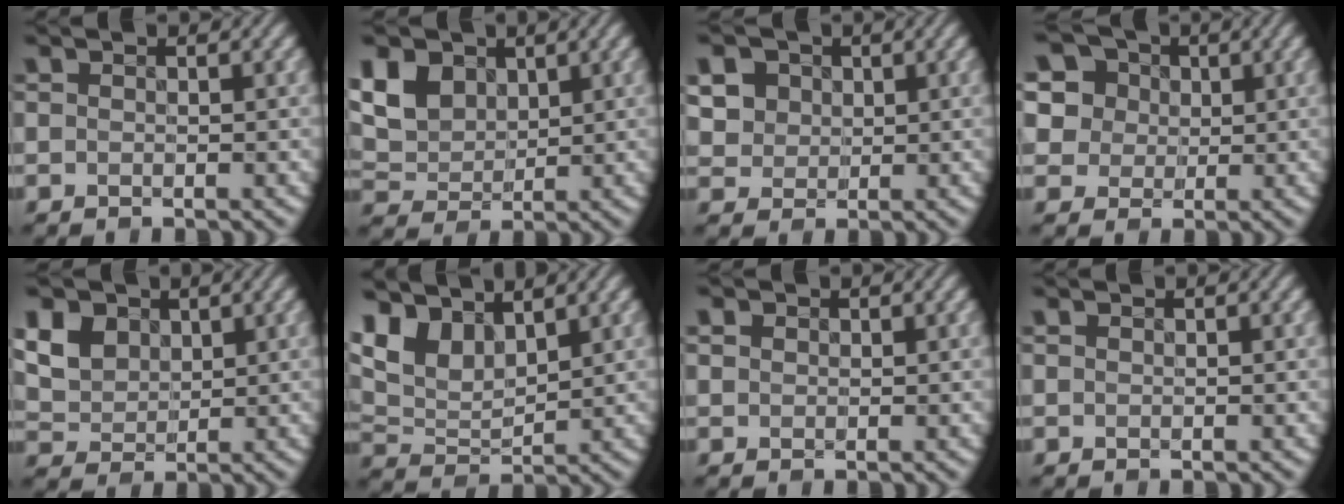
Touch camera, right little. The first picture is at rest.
{"total": 4.6, "force": [1.8, 3.4, 2.5], "torque": [-0.072, 0.003, 0.036]}
{"total": 6.3, "force": [2.3, 5.3, 2.6], "torque": [-0.087, 0.018, 0.044]}
{"total": 8.0, "force": [3.4, 6.6, 3.1], "torque": [-0.073, 0.017, 0.046]}
{"total": 4.9, "force": [2.1, 3.6, 2.5], "torque": [-0.089, 0.007, 0.045]}
{"total": 5.3, "force": [3.2, 2.8, 3.3], "torque": [-0.078, 0.005, 0.067]}
{"total": 0.5, "force": [0.0, 0.4, -0.3], "torque": [0.001, -0.003, 0.006]}
{"total": 0.0}